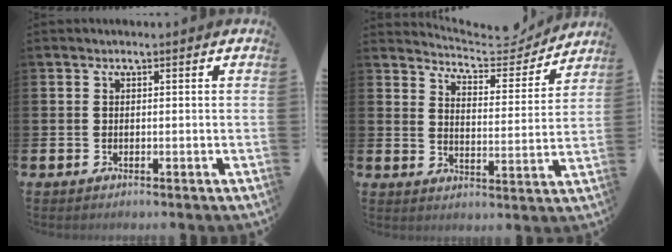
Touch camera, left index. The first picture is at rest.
{"total": 5.6, "force": [5.4, 1.3, 1.0], "torque": [-0.033, -0.042, 0.088]}